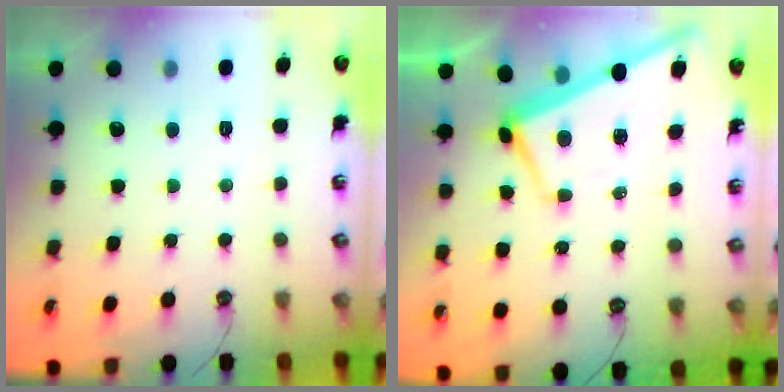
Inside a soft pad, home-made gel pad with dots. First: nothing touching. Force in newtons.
{"total": 1.1, "press": 0.6, "slide": 0.9}